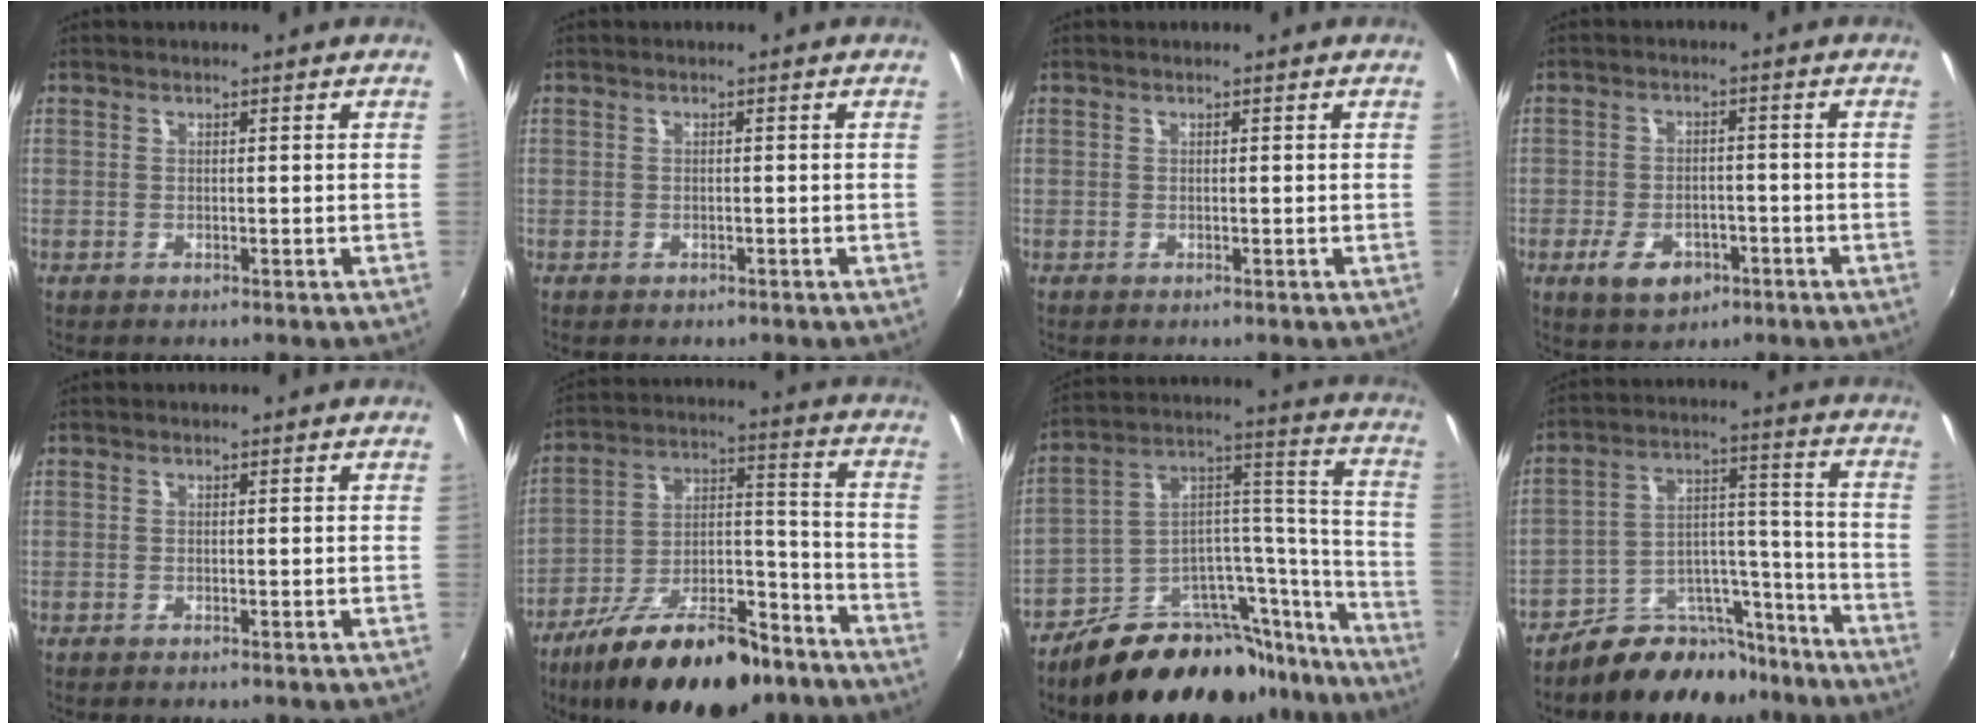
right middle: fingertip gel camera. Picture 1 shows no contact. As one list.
[{"total": 0.8, "force": [-0.5, 0.6, 0.1], "torque": [-0.004, -0.003, -0.008]}, {"total": 0.0}, {"total": 7.6, "force": [-3.9, 4.7, 4.5], "torque": [-0.108, -0.007, -0.061]}, {"total": 0.0}, {"total": 23.2, "force": [-16.0, 8.9, 14.3], "torque": [-0.244, -0.004, -0.244]}, {"total": 25.7, "force": [-20.3, 10.6, 11.6], "torque": [-0.140, 0.067, -0.298]}, {"total": 14.1, "force": [-11.9, 6.4, 4.0], "torque": [-0.058, 0.053, -0.173]}]